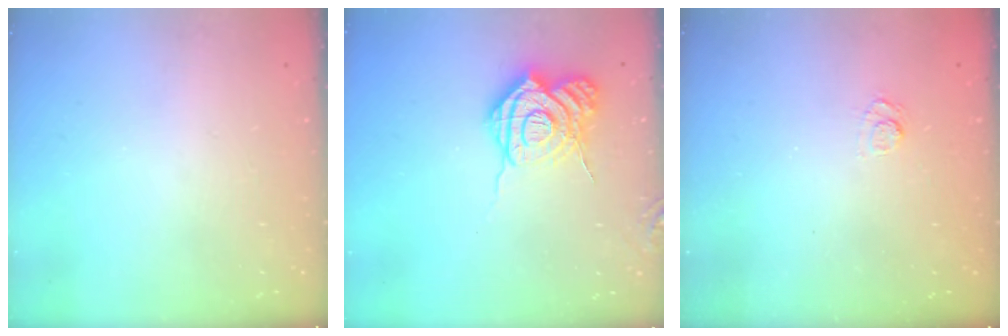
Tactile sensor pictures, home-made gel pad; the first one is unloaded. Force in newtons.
{"total": 14.1, "press": 14.0, "slide": 1.3}
{"total": 2.4, "press": 2.0, "slide": 1.3}